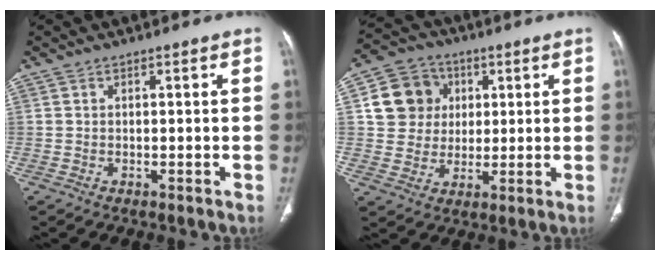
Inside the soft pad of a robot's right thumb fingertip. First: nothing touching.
{"total": 10.9, "force": [2.6, 10.0, 3.5], "torque": [-0.038, 0.004, 0.044]}